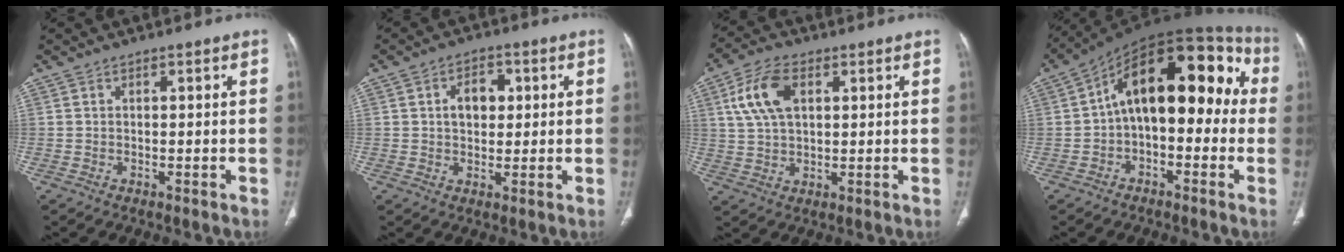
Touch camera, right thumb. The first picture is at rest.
{"total": 5.5, "force": [1.2, 3.8, 3.9], "torque": [-0.042, 0.006, 0.017]}
{"total": 9.4, "force": [3.1, 5.3, 7.1], "torque": [-0.140, 0.007, 0.061]}
{"total": 19.7, "force": [1.0, 10.6, 16.6], "torque": [-0.198, 0.060, -0.001]}